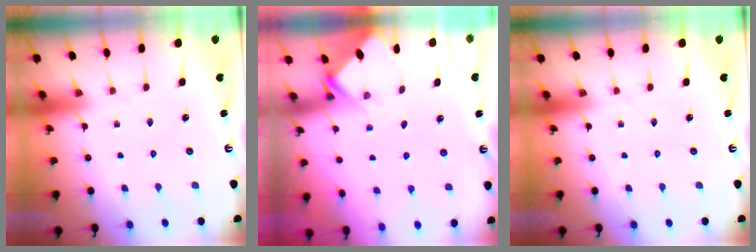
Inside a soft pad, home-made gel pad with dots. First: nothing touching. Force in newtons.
{"total": 2.7, "press": 2.7, "slide": 0.2}
{"total": 0.0}